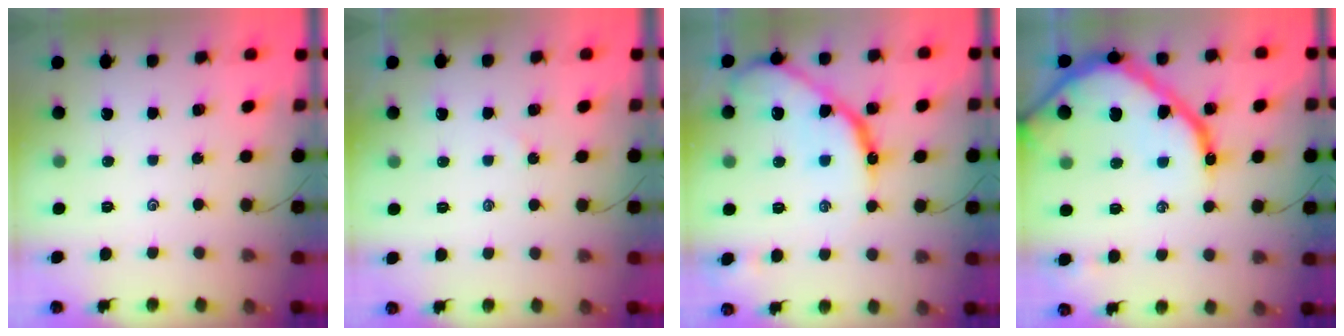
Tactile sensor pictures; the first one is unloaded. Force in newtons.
{"total": 3.0, "press": 2.9, "slide": 0.3}
{"total": 15.8, "press": 15.8, "slide": 1.1}
{"total": 21.7, "press": 21.6, "slide": 1.9}